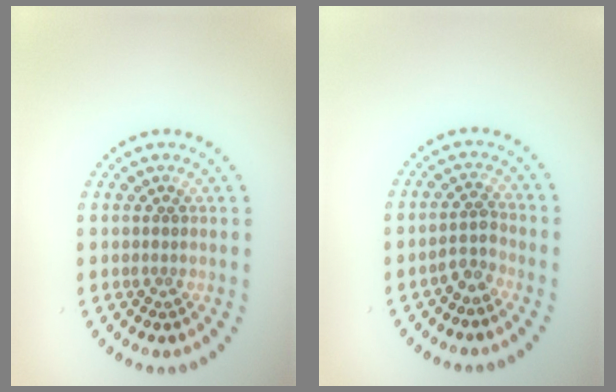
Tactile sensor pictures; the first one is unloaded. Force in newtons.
{"total": 1.8, "press": 1.3, "slide": 1.3}